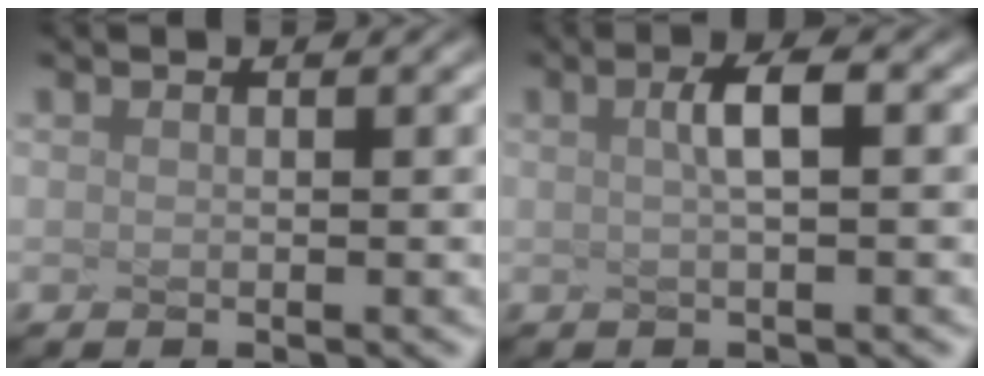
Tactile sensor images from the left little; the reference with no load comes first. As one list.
[{"total": 1.7, "force": [-1.0, -0.5, 1.3], "torque": [-0.045, 0.002, 0.017]}]